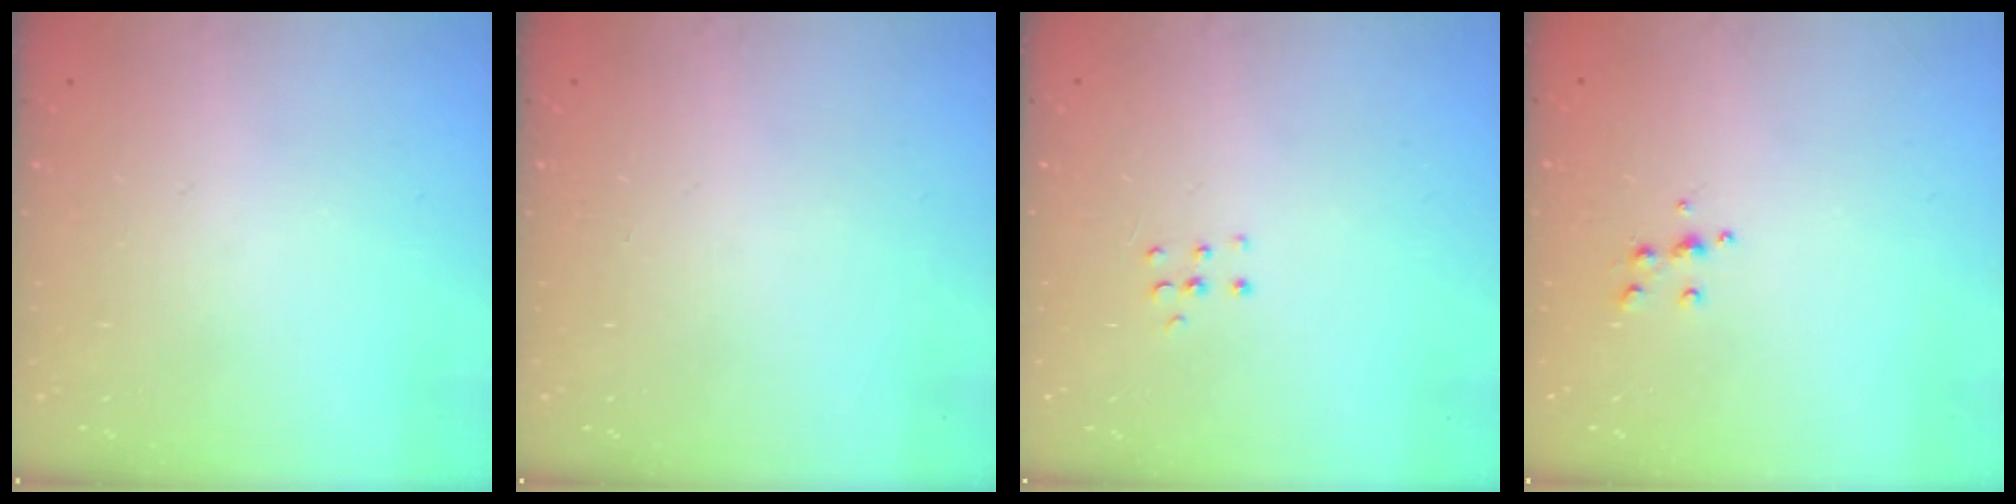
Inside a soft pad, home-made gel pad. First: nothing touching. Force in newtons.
{"total": 0.0}
{"total": 3.8, "press": 3.8, "slide": 0.4}
{"total": 5.0, "press": 5.0, "slide": 0.6}